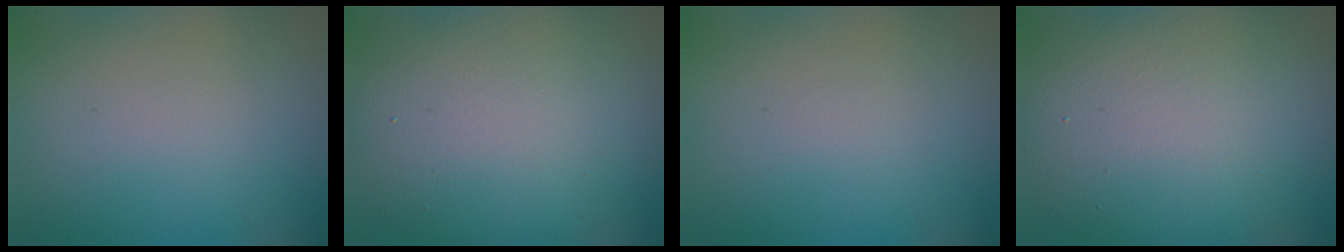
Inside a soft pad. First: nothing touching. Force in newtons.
{"total": 13.0, "press": 12.9, "slide": 0.9}
{"total": 0.0}
{"total": 13.0, "press": 13.0, "slide": 0.8}